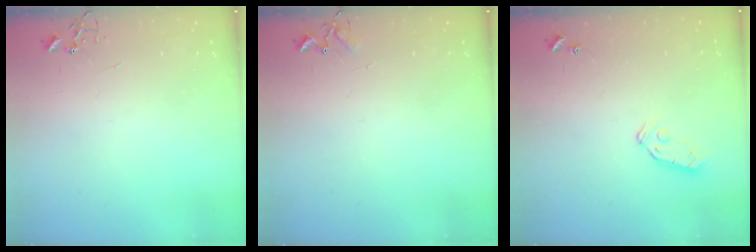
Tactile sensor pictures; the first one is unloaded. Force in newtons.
{"total": 6.1, "press": 6.0, "slide": 0.6}
{"total": 6.5, "press": 6.5, "slide": 0.4}